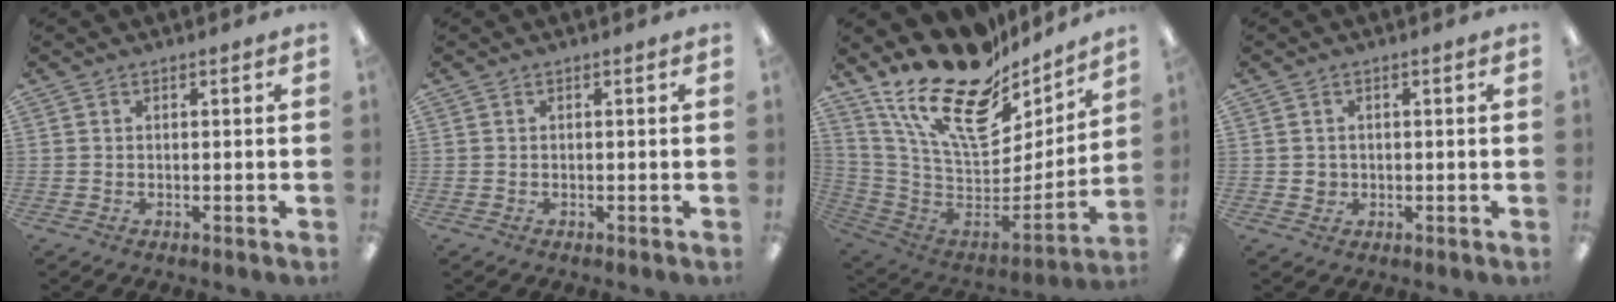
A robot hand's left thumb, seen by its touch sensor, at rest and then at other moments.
{"total": 0.0}
{"total": 23.4, "force": [15.1, 10.5, 14.5], "torque": [-0.250, -0.116, 0.262]}
{"total": 1.7, "force": [0.2, 1.6, 0.5], "torque": [-0.012, 0.004, 0.002]}